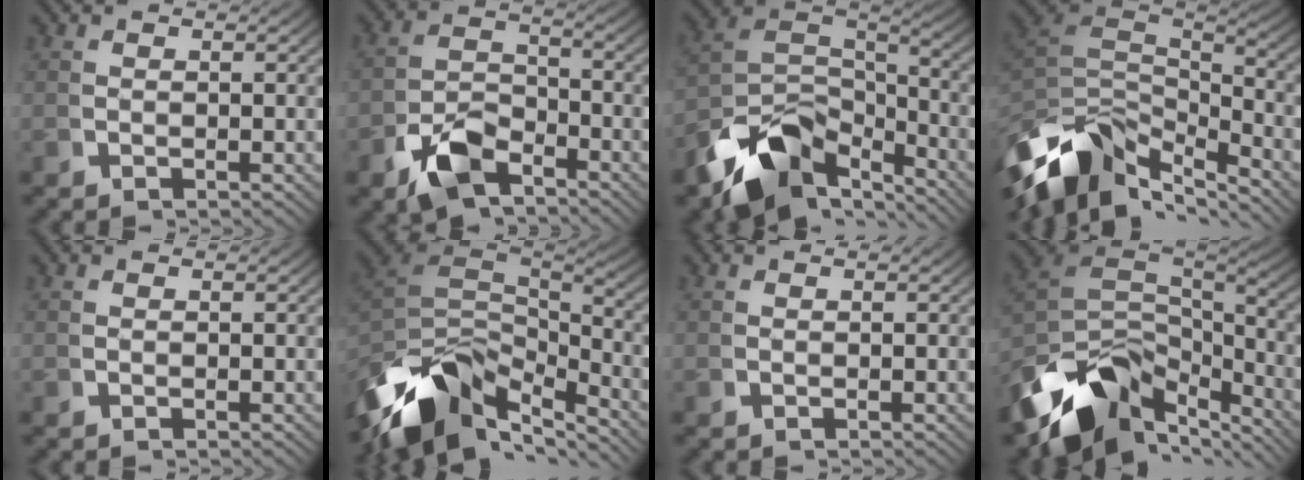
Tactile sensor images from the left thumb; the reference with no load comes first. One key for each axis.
{"total": 6.6, "fx": -4.0, "fy": 4.0, "fz": 3.4, "tx": -0.059, "ty": -0.021, "tz": -0.065}
{"total": 11.5, "fx": -3.8, "fy": 7.1, "fz": 8.2, "tx": -0.168, "ty": -0.041, "tz": -0.056}
{"total": 13.8, "fx": -4.3, "fy": 9.1, "fz": 9.4, "tx": -0.220, "ty": -0.053, "tz": -0.045}
{"total": 0.0}
{"total": 15.3, "fx": -4.9, "fy": 9.6, "fz": 10.8, "tx": -0.242, "ty": -0.056, "tz": -0.055}
{"total": 0.0}
{"total": 13.9, "fx": -4.2, "fy": 8.7, "fz": 9.9, "tx": -0.214, "ty": -0.054, "tz": -0.050}